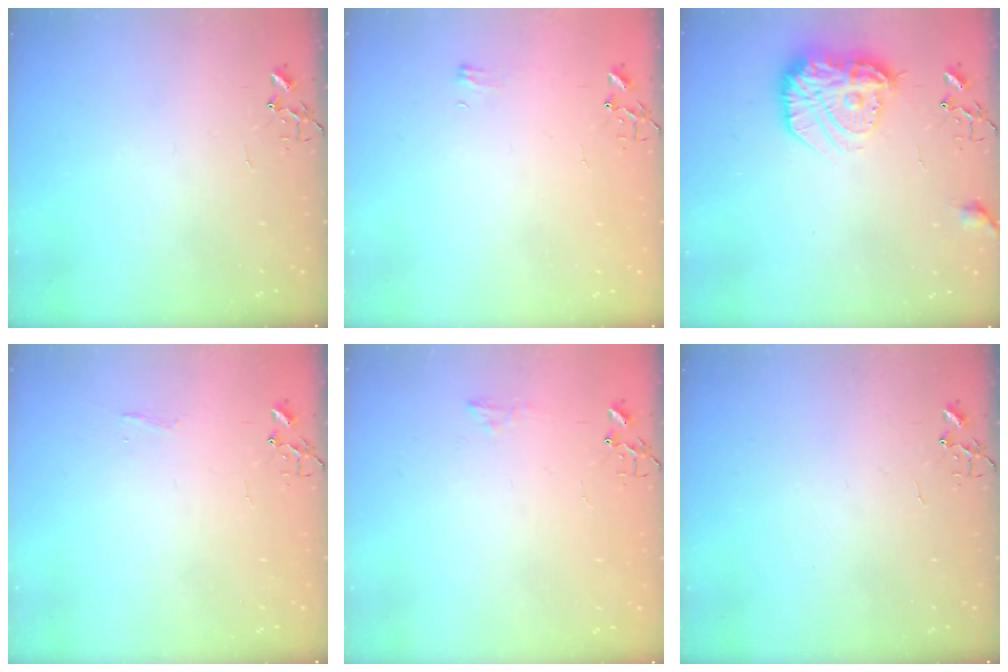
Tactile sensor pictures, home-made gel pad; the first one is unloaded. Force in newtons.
{"total": 4.7, "press": 4.7, "slide": 0.5}
{"total": 17.2, "press": 17.2, "slide": 1.1}
{"total": 3.7, "press": 3.6, "slide": 0.5}
{"total": 6.9, "press": 6.8, "slide": 0.7}
{"total": 0.0}